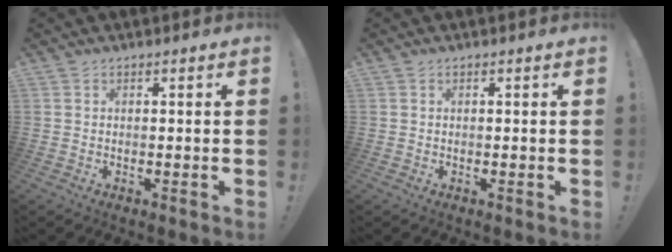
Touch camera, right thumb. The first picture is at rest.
{"total": 0.0}